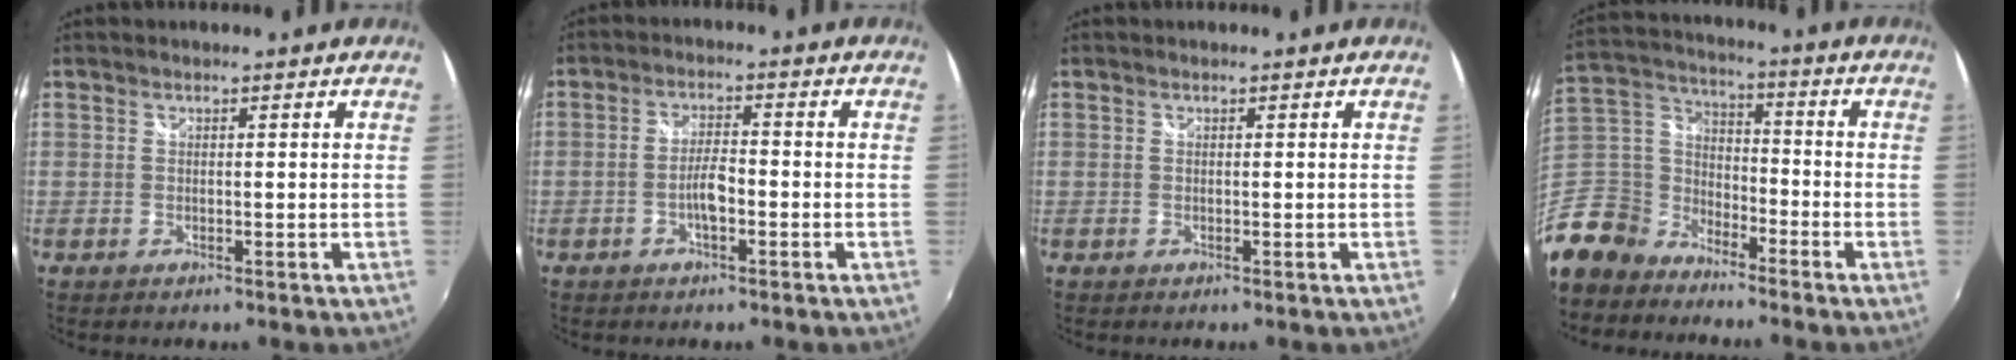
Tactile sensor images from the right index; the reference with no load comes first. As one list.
[{"total": 4.0, "force": [-1.6, 1.2, 3.4], "torque": [-0.070, 0.005, -0.030]}, {"total": 0.0}, {"total": 15.1, "force": [-10.3, 10.2, 4.1], "torque": [-0.149, 0.025, -0.207]}]